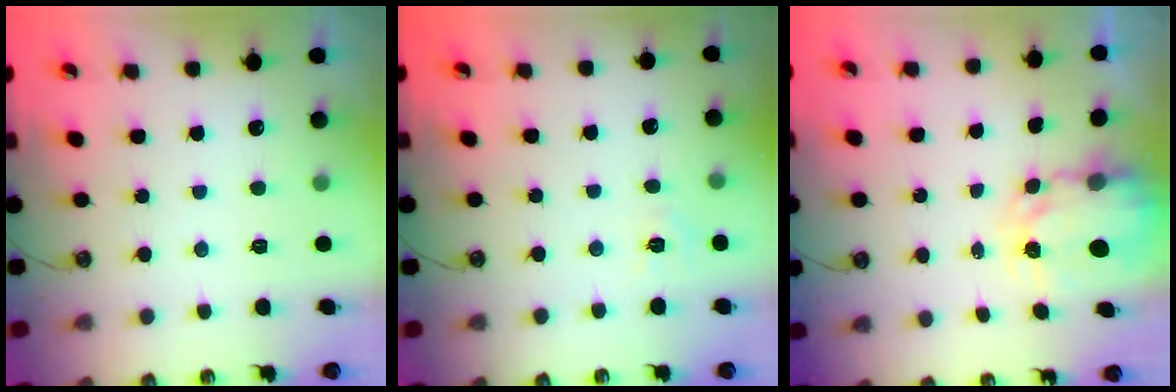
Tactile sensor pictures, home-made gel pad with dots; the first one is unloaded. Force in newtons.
{"total": 5.7, "press": 5.6, "slide": 0.7}
{"total": 3.9, "press": 3.9, "slide": 0.2}